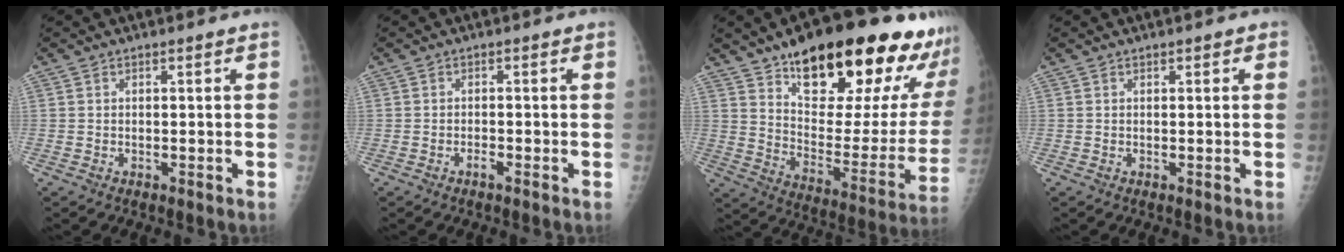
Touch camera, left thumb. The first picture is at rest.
{"total": 1.1, "force": [-0.7, 0.4, 0.7], "torque": [-0.014, 0.003, -0.014]}
{"total": 29.2, "force": [19.2, 10.1, 19.4], "torque": [-0.231, -0.072, 0.279]}
{"total": 0.7, "force": [0.4, 0.4, 0.4], "torque": [0.004, 0.001, 0.000]}